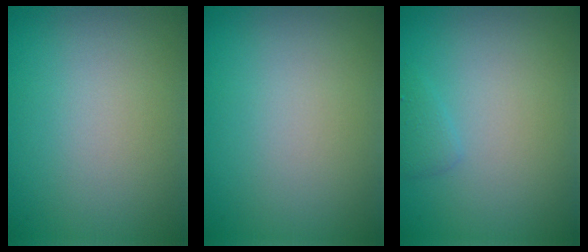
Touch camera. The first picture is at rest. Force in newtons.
{"total": 0.0}
{"total": 0.9, "press": 0.9, "slide": 0.1}